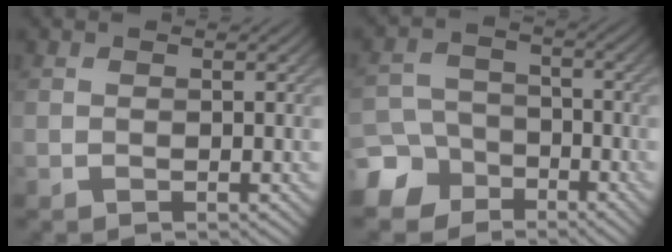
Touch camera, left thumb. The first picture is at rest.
{"total": 7.6, "force": [-5.0, 5.3, 2.1], "torque": [-0.044, -0.011, -0.108]}